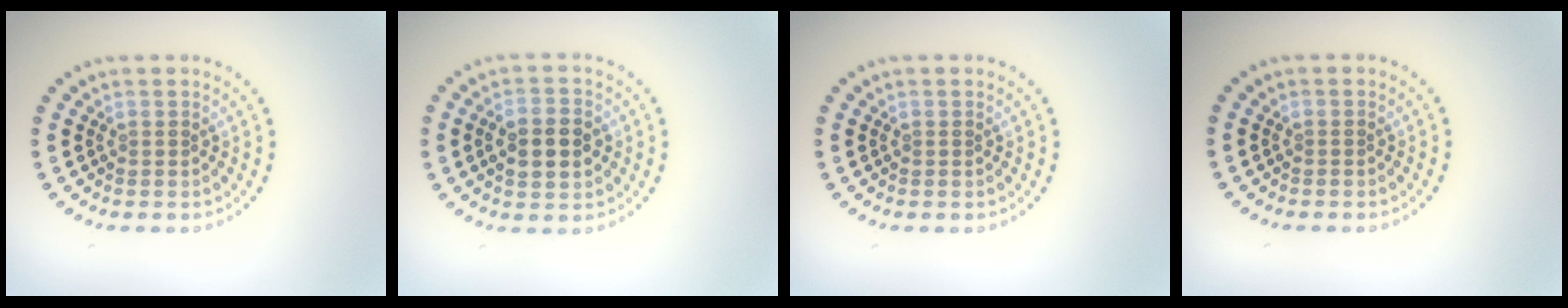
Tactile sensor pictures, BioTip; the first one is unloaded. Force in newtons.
{"total": 4.6, "press": 4.6, "slide": 0.2}
{"total": 0.0}
{"total": 0.0}